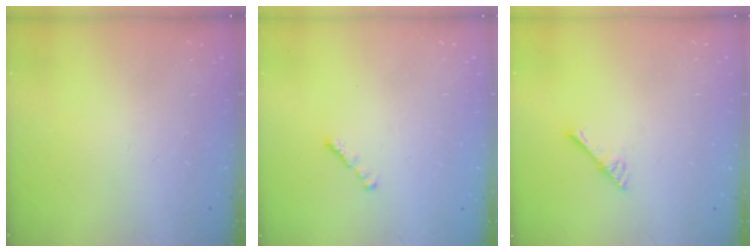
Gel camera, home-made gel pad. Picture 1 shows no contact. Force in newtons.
{"total": 1.3, "press": 1.2, "slide": 0.5}
{"total": 2.9, "press": 2.9, "slide": 0.2}